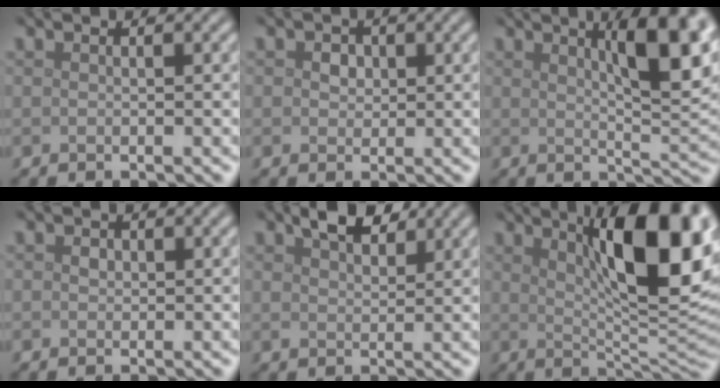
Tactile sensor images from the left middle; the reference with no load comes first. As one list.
[{"total": 1.4, "force": [0.3, 1.2, 0.7], "torque": [-0.013, 0.000, 0.002]}, {"total": 8.7, "force": [3.5, 2.3, 7.7], "torque": [-0.095, 0.008, 0.055]}, {"total": 0.7, "force": [0.0, 0.6, 0.2], "torque": [-0.008, -0.003, 0.000]}, {"total": 3.7, "force": [2.6, 1.6, 2.1], "torque": [-0.038, 0.005, 0.045]}, {"total": 12.7, "force": [4.6, 3.6, 11.3], "torque": [-0.143, 0.004, 0.074]}]